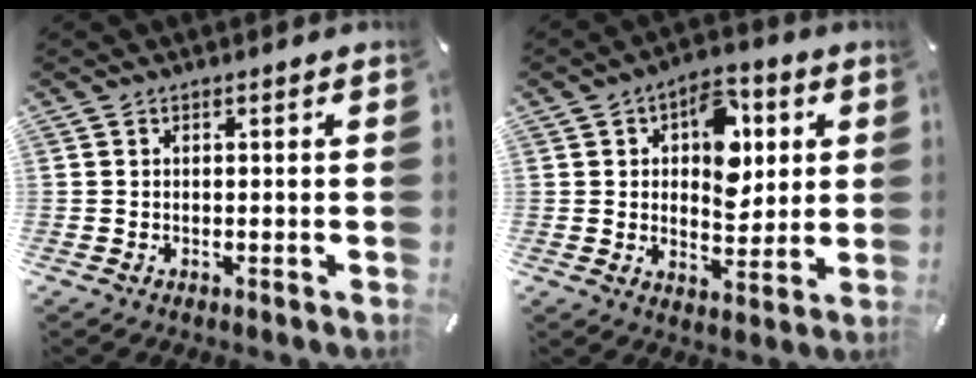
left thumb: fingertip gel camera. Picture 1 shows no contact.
{"total": 12.1, "force": [3.3, 8.3, 8.1], "torque": [-0.104, -0.003, 0.055]}